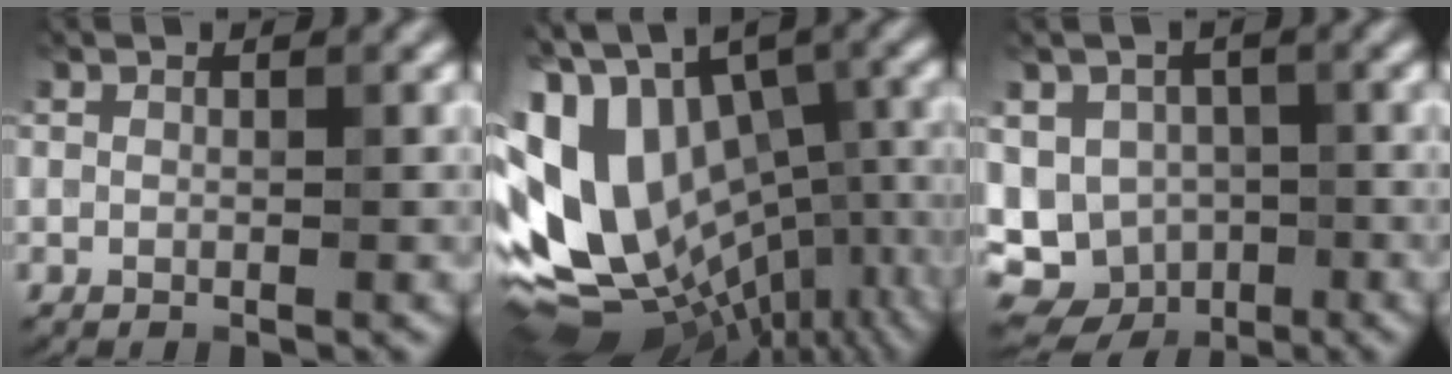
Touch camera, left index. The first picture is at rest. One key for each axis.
{"total": 16.8, "fx": -2.0, "fy": 10.6, "fz": 12.9, "tx": -0.246, "ty": -0.001, "tz": -0.009}
{"total": 8.3, "fx": -2.7, "fy": 7.2, "fz": 3.2, "tx": -0.037, "ty": -0.005, "tz": -0.051}